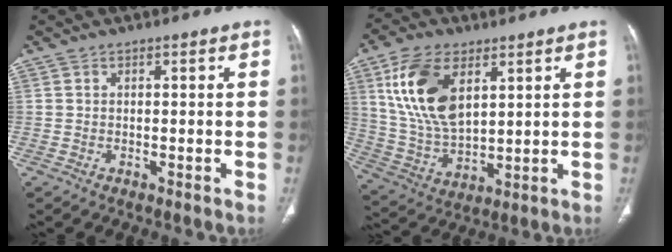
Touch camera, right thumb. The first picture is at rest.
{"total": 16.2, "force": [6.2, 8.8, 12.1], "torque": [-0.228, -0.021, 0.130]}